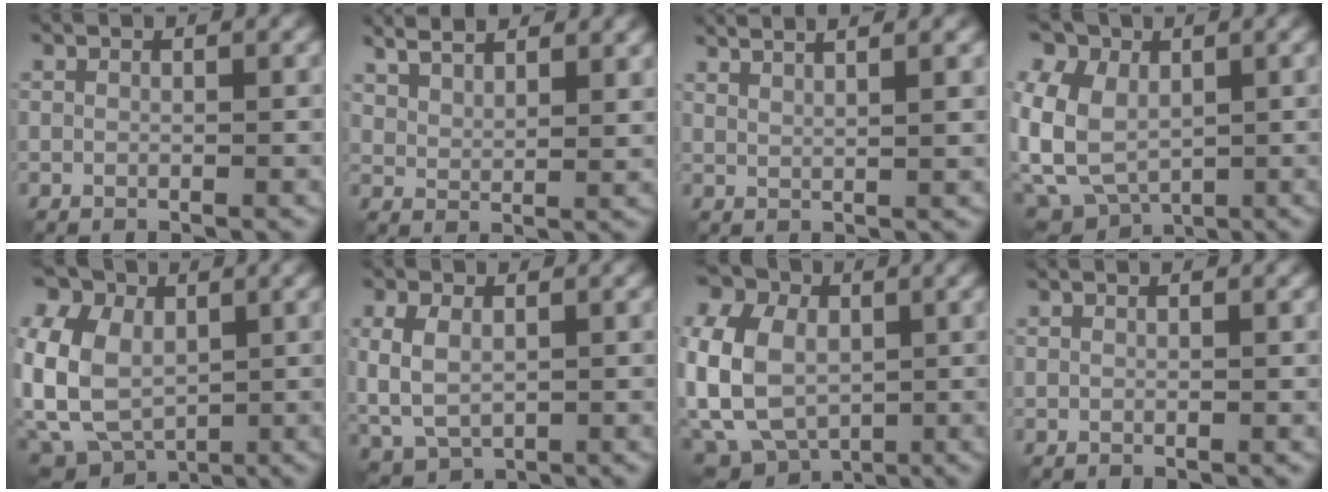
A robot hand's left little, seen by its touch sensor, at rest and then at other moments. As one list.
[{"total": 5.1, "force": [4.0, 1.8, 2.6], "torque": [-0.042, 0.010, 0.054]}, {"total": 3.5, "force": [2.8, 0.7, 2.1], "torque": [-0.015, 0.011, 0.024]}, {"total": 10.1, "force": [1.8, 7.5, 6.4], "torque": [-0.142, 0.011, 0.038]}, {"total": 14.3, "force": [2.5, 11.2, 8.5], "torque": [-0.215, 0.022, 0.030]}, {"total": 4.7, "force": [0.3, 3.1, 3.6], "torque": [-0.083, -0.001, 0.004]}, {"total": 16.6, "force": [1.3, 13.1, 10.1], "torque": [-0.250, 0.015, 0.002]}, {"total": 0.0}]